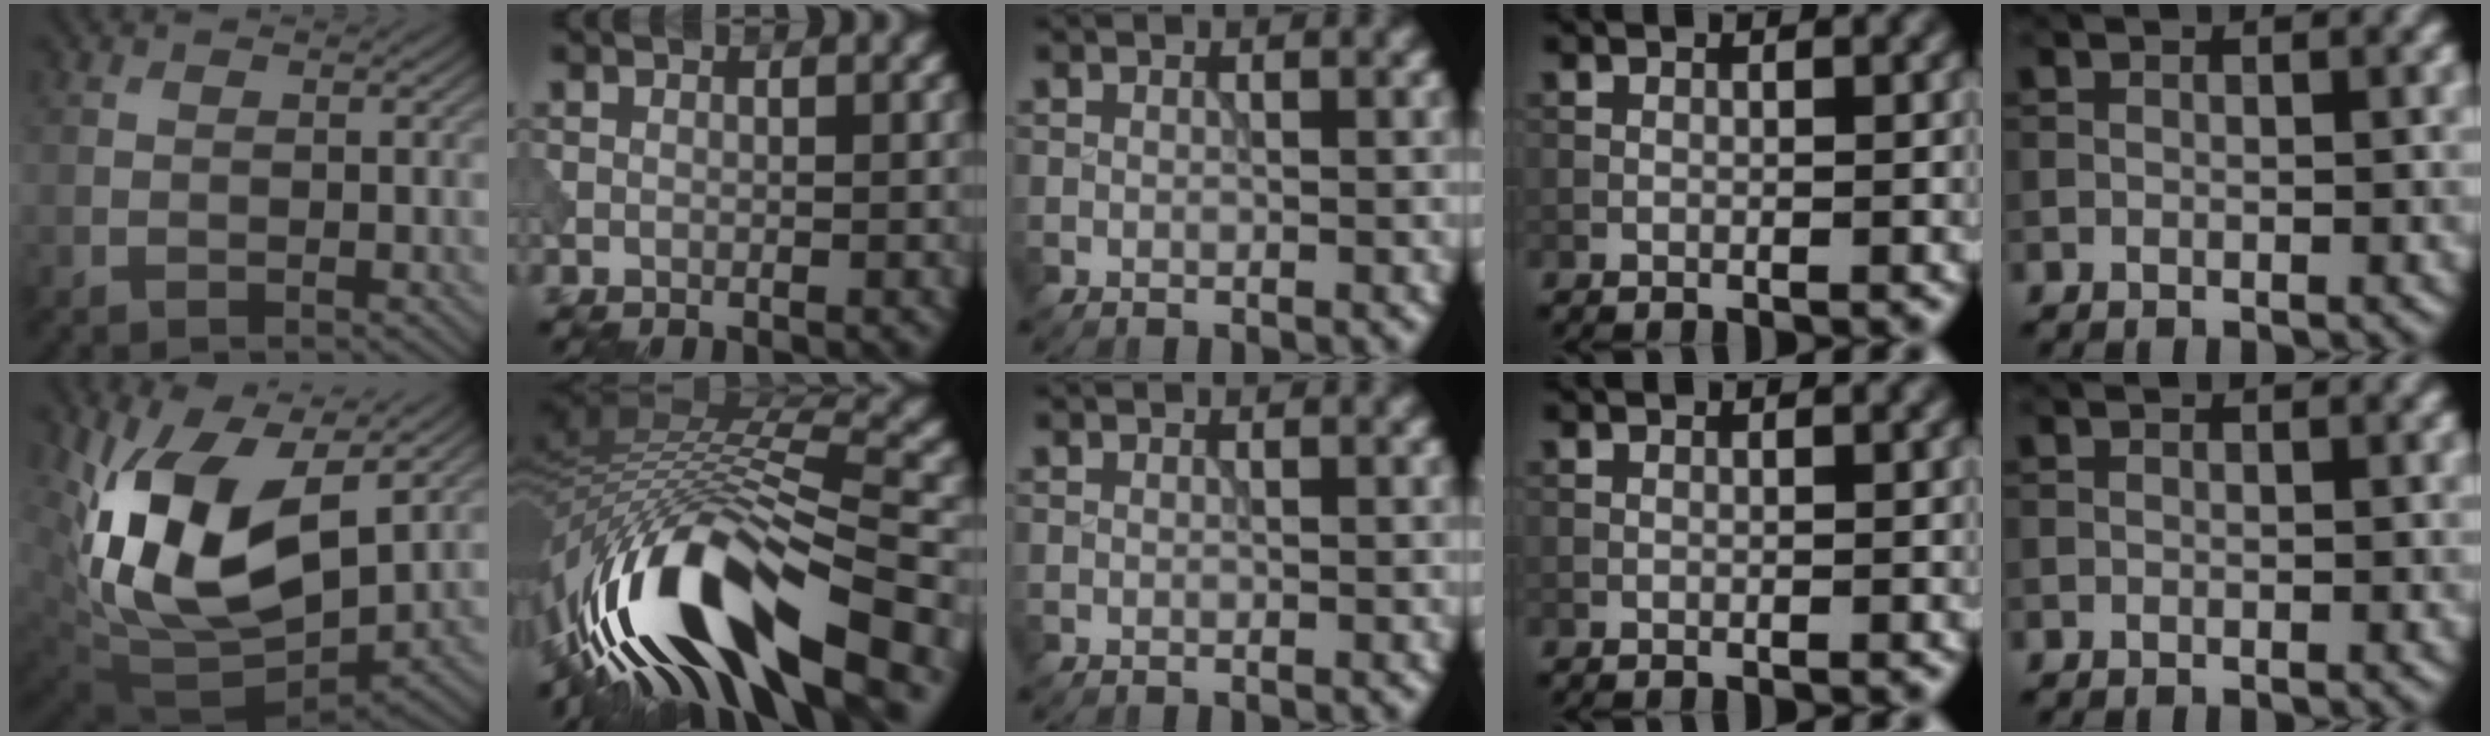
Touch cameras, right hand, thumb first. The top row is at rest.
{"thumb": {"total": 16.3, "force": [3.1, 9.2, 13.1], "torque": [-0.284, -0.016, 0.066]}, "index": {"total": 15.0, "force": [-7.6, 5.0, 12.0], "torque": [-0.221, 0.015, -0.126]}}